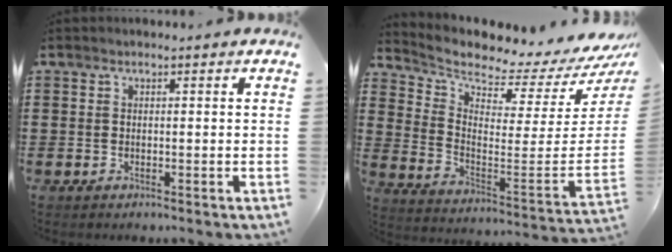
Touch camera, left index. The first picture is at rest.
{"total": 3.3, "force": [2.8, 0.9, 1.5], "torque": [-0.035, -0.057, 0.040]}